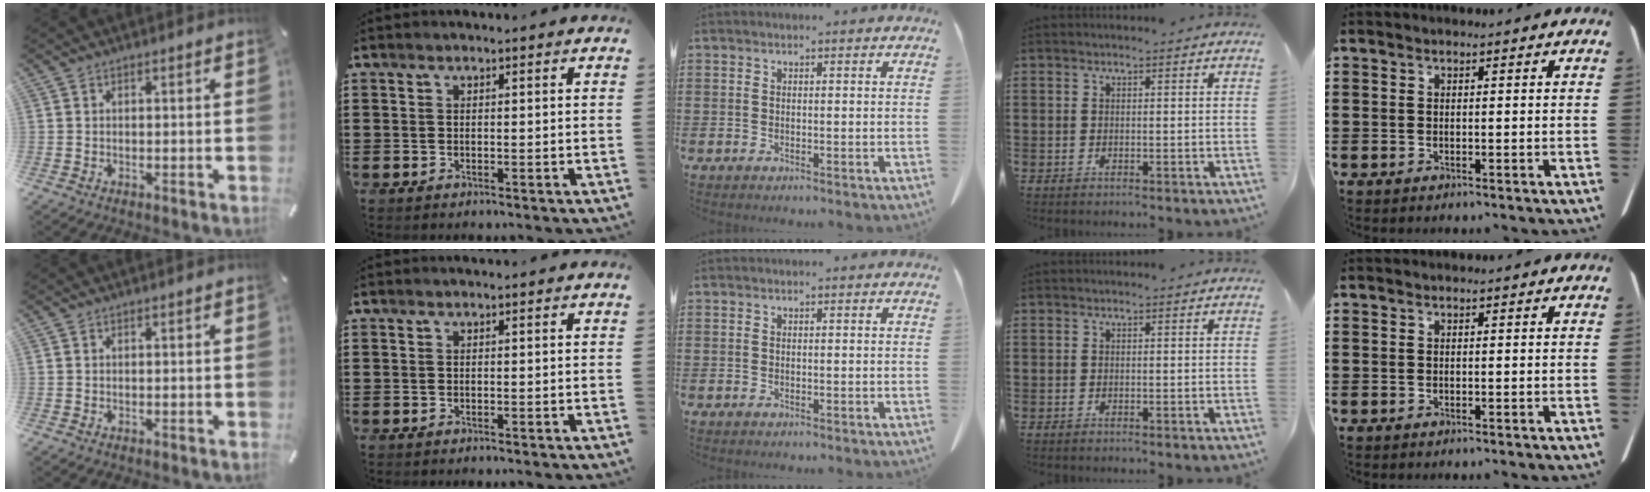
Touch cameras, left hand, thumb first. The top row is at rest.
{}